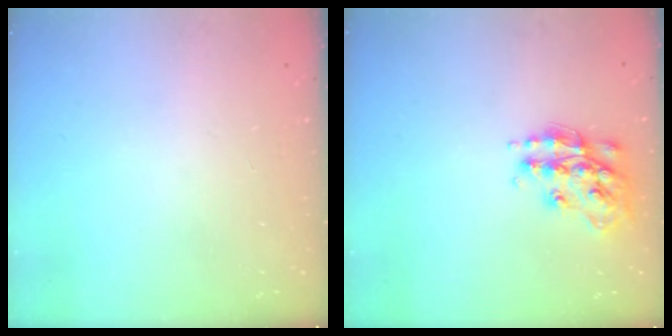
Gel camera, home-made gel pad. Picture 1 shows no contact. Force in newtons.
{"total": 15.9, "press": 15.9, "slide": 0.9}